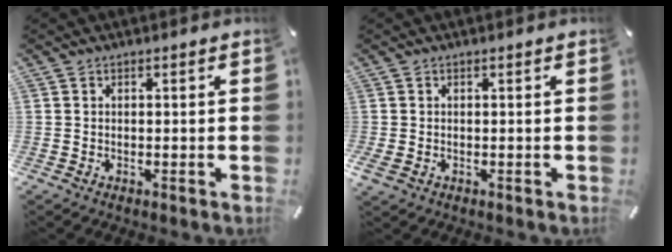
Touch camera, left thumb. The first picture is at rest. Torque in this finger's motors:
{"motor_torque": [1.59, 3.42, 1.28, -0.50, 0.99]}